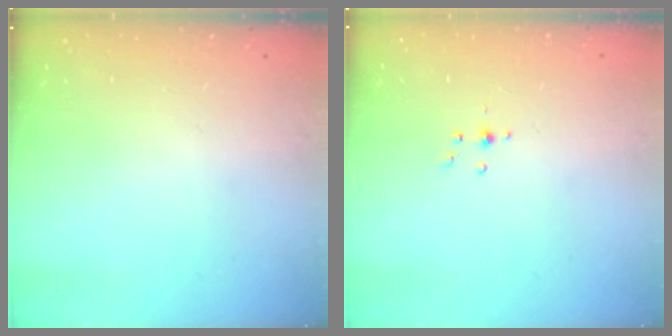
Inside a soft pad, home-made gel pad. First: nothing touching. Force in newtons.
{"total": 3.0, "press": 3.0, "slide": 0.6}